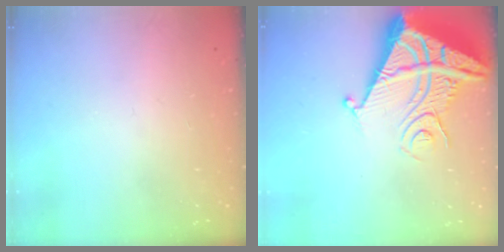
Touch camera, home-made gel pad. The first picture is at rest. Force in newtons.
{"total": 13.1, "press": 13.0, "slide": 1.6}